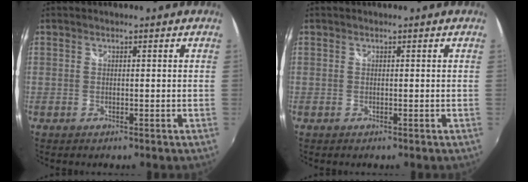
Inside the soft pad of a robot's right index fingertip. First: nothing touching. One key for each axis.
{"total": 0.0}